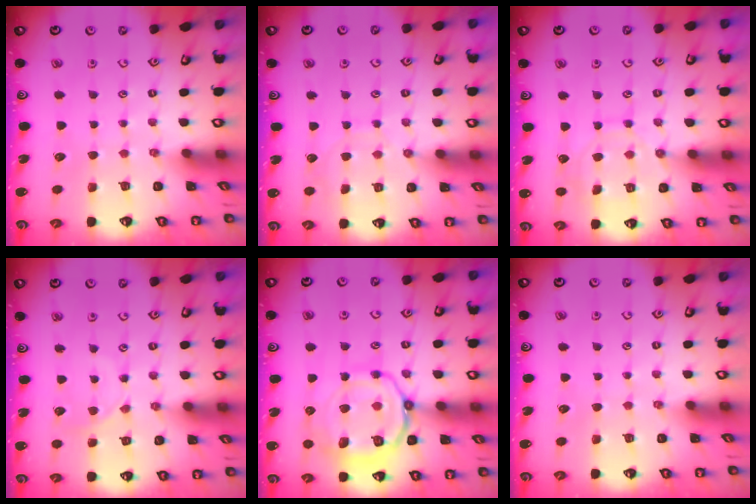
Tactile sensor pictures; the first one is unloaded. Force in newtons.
{"total": 6.3, "press": 6.3, "slide": 0.6}
{"total": 10.1, "press": 10.1, "slide": 0.7}
{"total": 3.0, "press": 3.0, "slide": 0.4}
{"total": 14.7, "press": 14.6, "slide": 1.7}
{"total": 0.0}